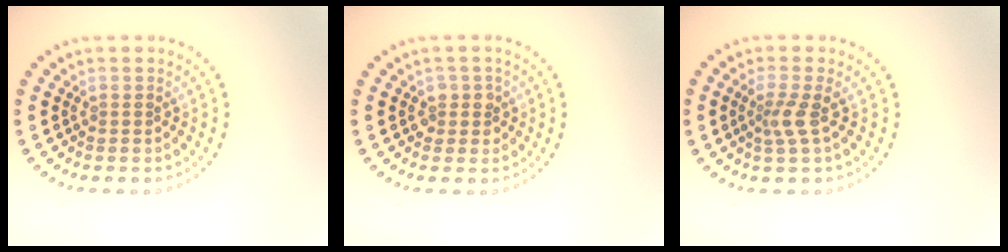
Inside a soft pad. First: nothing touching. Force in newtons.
{"total": 1.5, "press": 1.4, "slide": 0.7}
{"total": 1.9, "press": 1.3, "slide": 1.4}